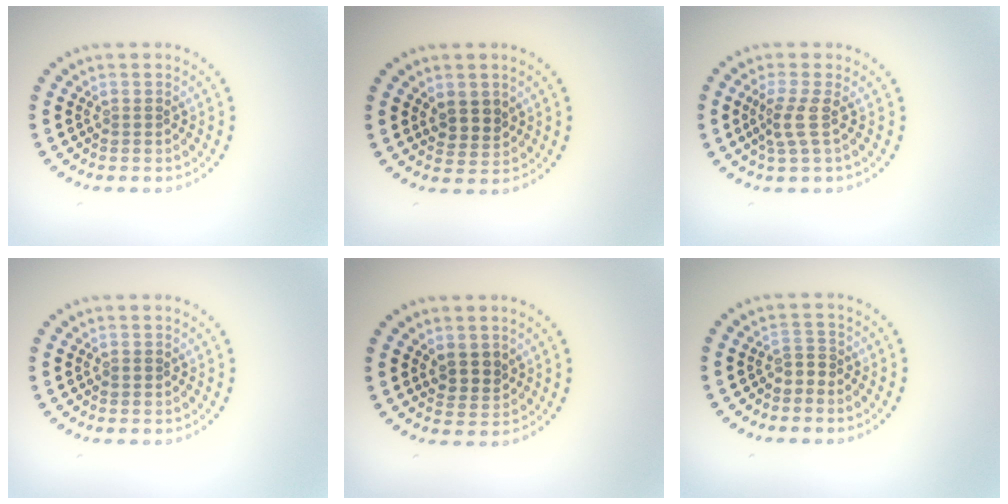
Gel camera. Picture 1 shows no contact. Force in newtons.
{"total": 2.2, "press": 1.9, "slide": 1.0}
{"total": 2.4, "press": 1.8, "slide": 1.6}
{"total": 0.7, "press": 0.7, "slide": 0.1}
{"total": 2.2, "press": 2.0, "slide": 0.9}
{"total": 1.2, "press": 0.8, "slide": 0.9}